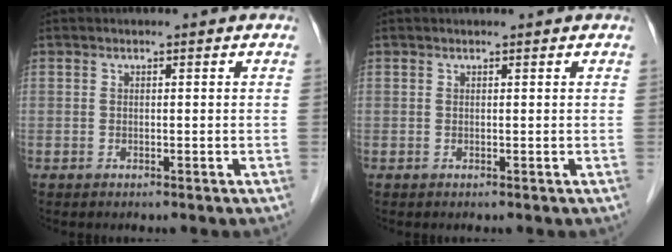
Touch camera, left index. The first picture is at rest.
{"total": 1.1, "force": [1.0, 0.0, 0.4], "torque": [-0.008, 0.010, 0.016]}